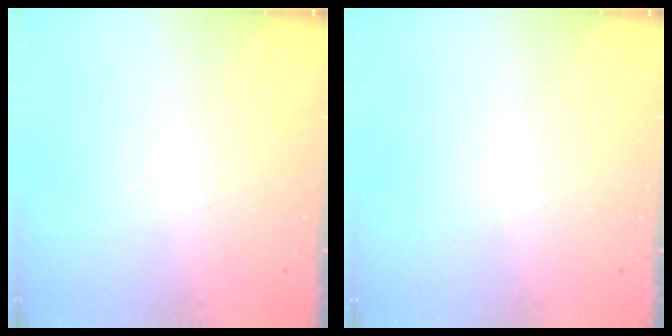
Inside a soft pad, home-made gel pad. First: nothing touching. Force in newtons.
{"total": 0.0}